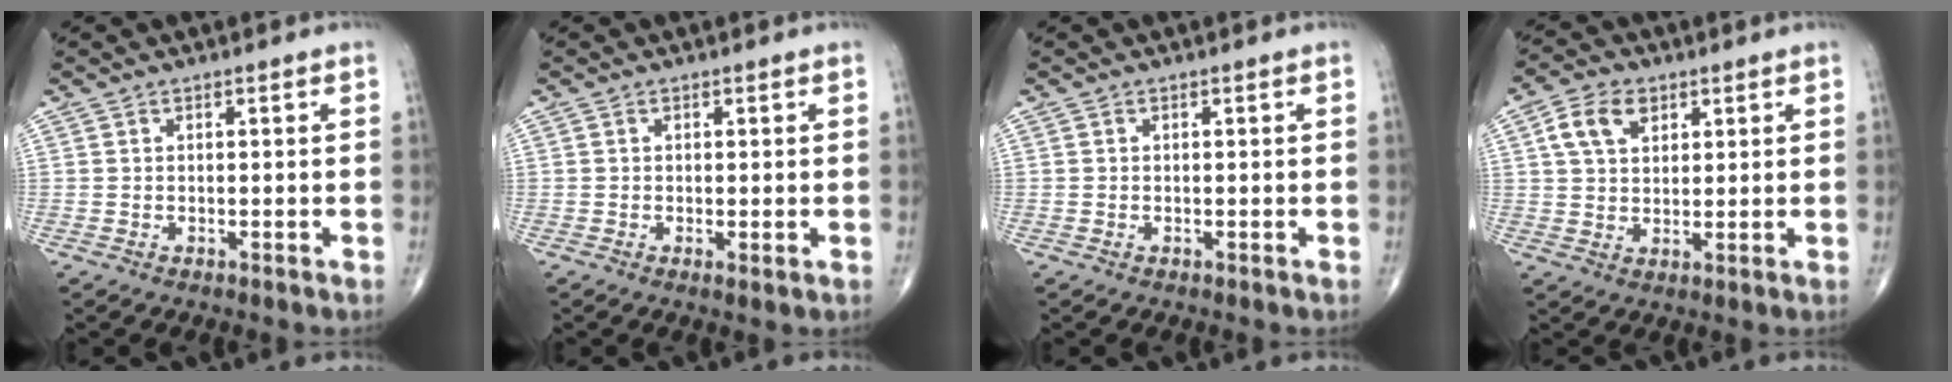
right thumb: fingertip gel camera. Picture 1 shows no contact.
{"total": 1.2, "force": [-0.2, 0.3, 1.2], "torque": [-0.021, -0.006, -0.006]}
{"total": 0.0}
{"total": 7.4, "force": [3.0, 5.0, 4.6], "torque": [-0.069, 0.000, 0.052]}